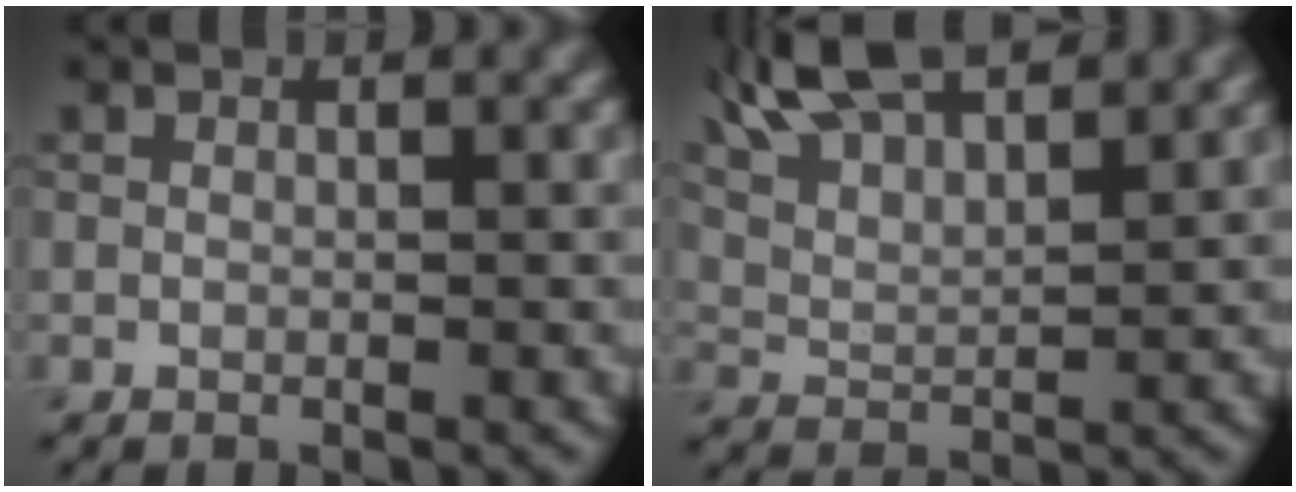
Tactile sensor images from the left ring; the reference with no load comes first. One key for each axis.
{"total": 10.7, "fx": 8.0, "fy": 3.7, "fz": 6.1, "tx": -0.127, "ty": 0.036, "tz": 0.108}